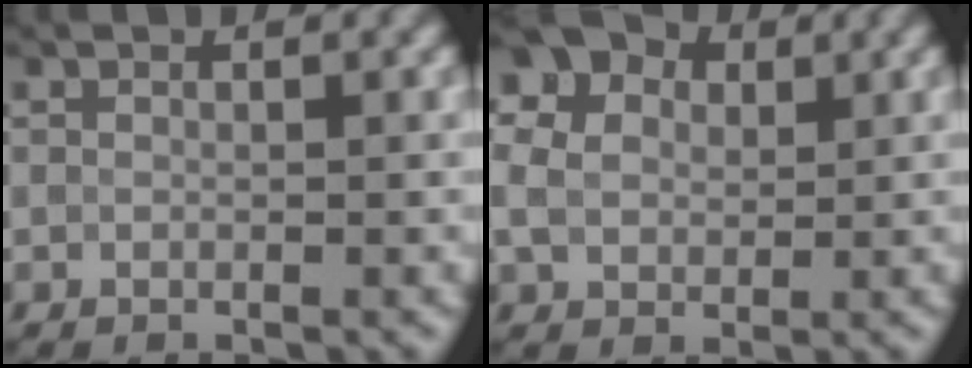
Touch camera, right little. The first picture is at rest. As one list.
[{"total": 11.8, "force": [3.9, 9.4, 6.0], "torque": [-0.142, 0.034, 0.056]}]